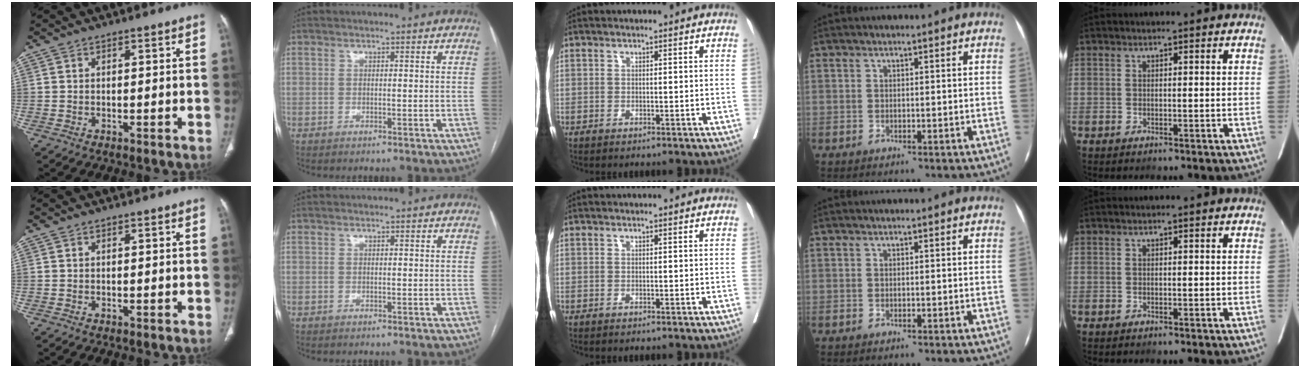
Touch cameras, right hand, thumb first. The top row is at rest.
{}